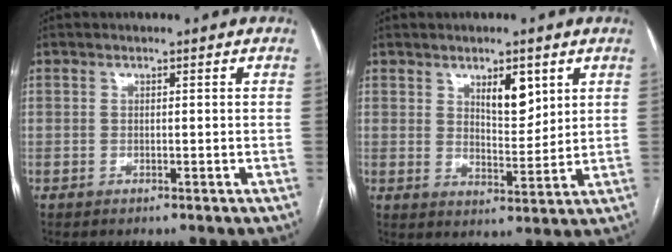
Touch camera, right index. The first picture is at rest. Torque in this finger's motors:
{"motor_torque": [0.45, 0.41, 0.38, 0.08]}